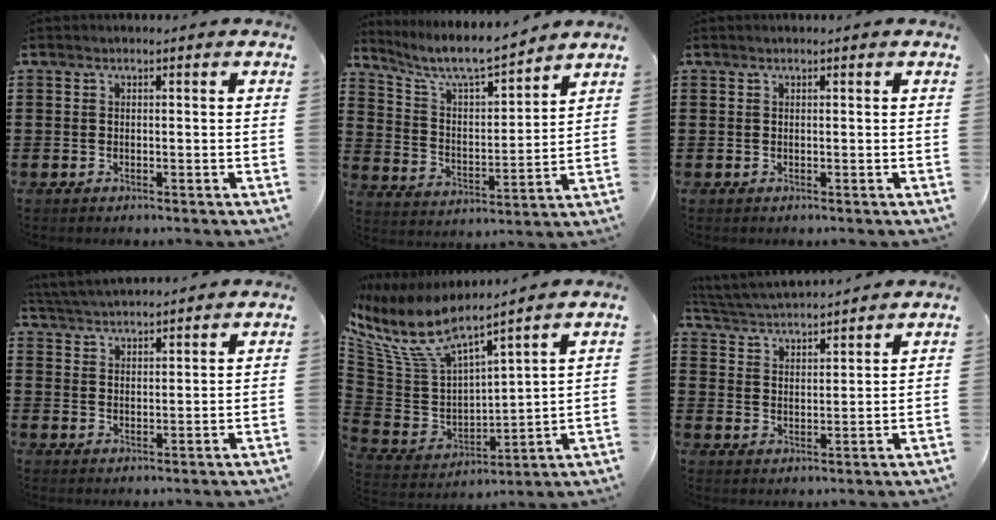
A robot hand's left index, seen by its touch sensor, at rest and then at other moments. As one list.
[{"total": 7.7, "force": [6.9, 0.9, 3.4], "torque": [-0.095, -0.039, 0.117]}, {"total": 0.0}, {"total": 3.6, "force": [3.6, 0.1, 0.2], "torque": [-0.018, -0.010, 0.065]}, {"total": 10.2, "force": [7.3, 2.9, 6.5], "torque": [-0.165, -0.052, 0.124]}, {"total": 4.3, "force": [4.2, 0.0, 0.6], "torque": [-0.032, -0.023, 0.073]}]